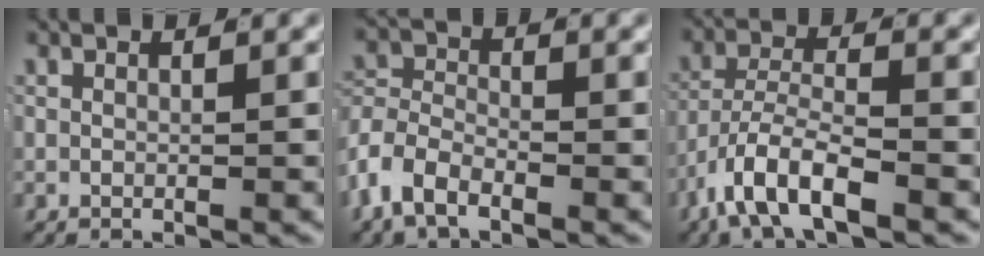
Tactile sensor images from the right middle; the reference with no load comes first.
{"total": 5.6, "force": [-1.9, 4.4, 2.9], "torque": [-0.079, -0.018, -0.037]}
{"total": 5.4, "force": [-3.3, 1.9, 3.8], "torque": [-0.077, -0.005, -0.060]}